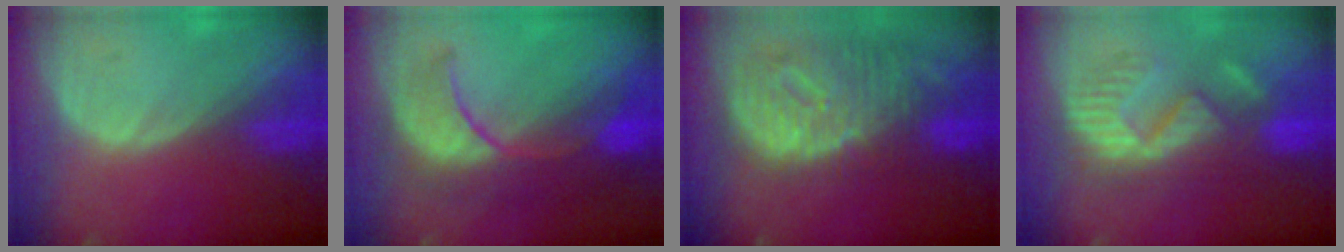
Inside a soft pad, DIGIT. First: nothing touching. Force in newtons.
{"total": 10.1, "press": 9.1, "slide": 4.4}
{"total": 12.5, "press": 10.8, "slide": 6.4}
{"total": 9.1, "press": 9.1, "slide": 1.1}